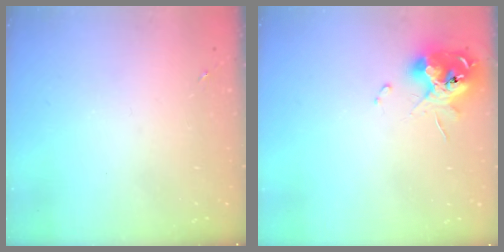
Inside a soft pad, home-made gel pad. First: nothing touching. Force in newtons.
{"total": 12.4, "press": 12.2, "slide": 1.6}